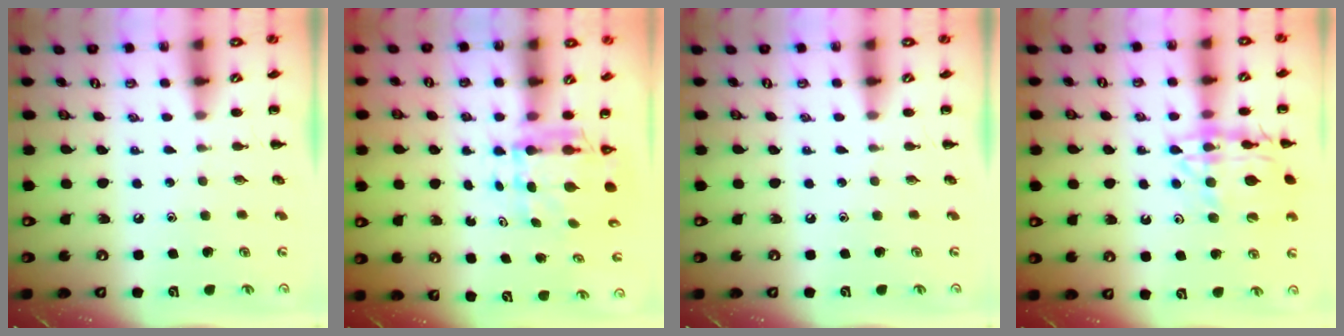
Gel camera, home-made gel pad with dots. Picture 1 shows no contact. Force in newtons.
{"total": 5.7, "press": 5.6, "slide": 1.1}
{"total": 0.0}
{"total": 16.2, "press": 16.0, "slide": 2.3}